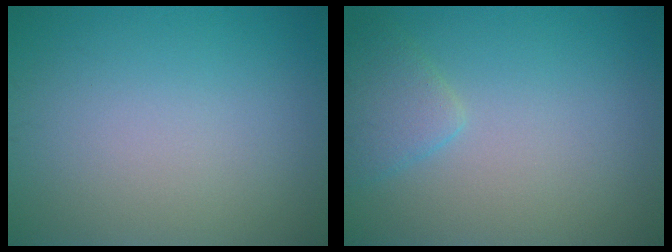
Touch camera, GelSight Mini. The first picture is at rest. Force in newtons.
{"total": 2.2, "press": 2.2, "slide": 0.2}